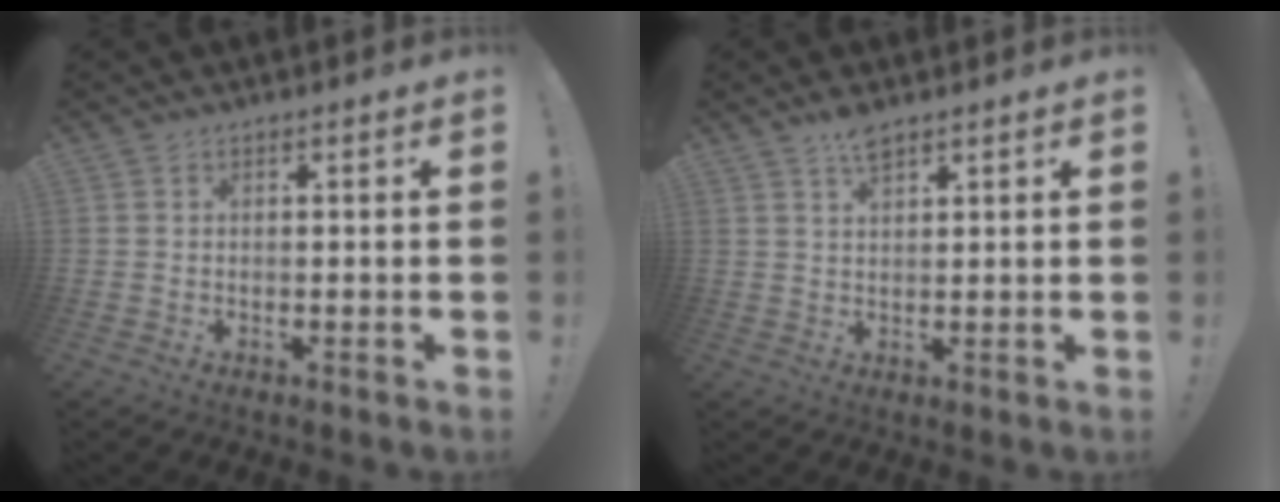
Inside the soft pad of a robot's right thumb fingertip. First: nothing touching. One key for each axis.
{"total": 4.0, "fx": 2.9, "fy": 1.4, "fz": 2.4, "tx": -0.043, "ty": -0.014, "tz": 0.051}